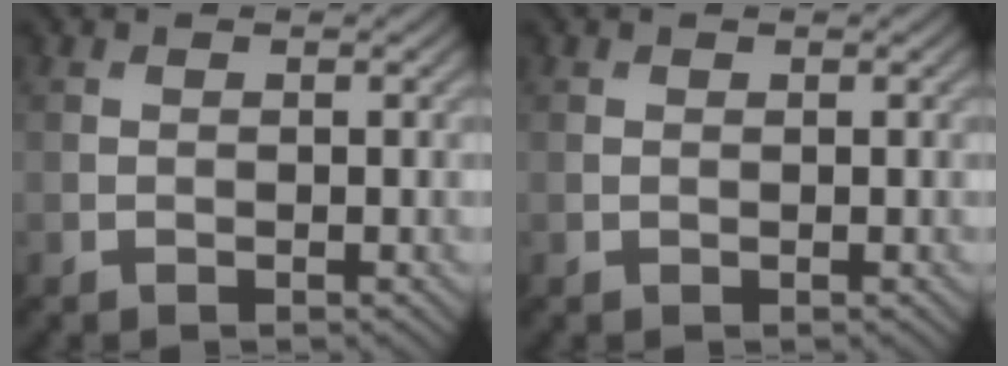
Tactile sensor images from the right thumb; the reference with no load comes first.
{"total": 0.0}